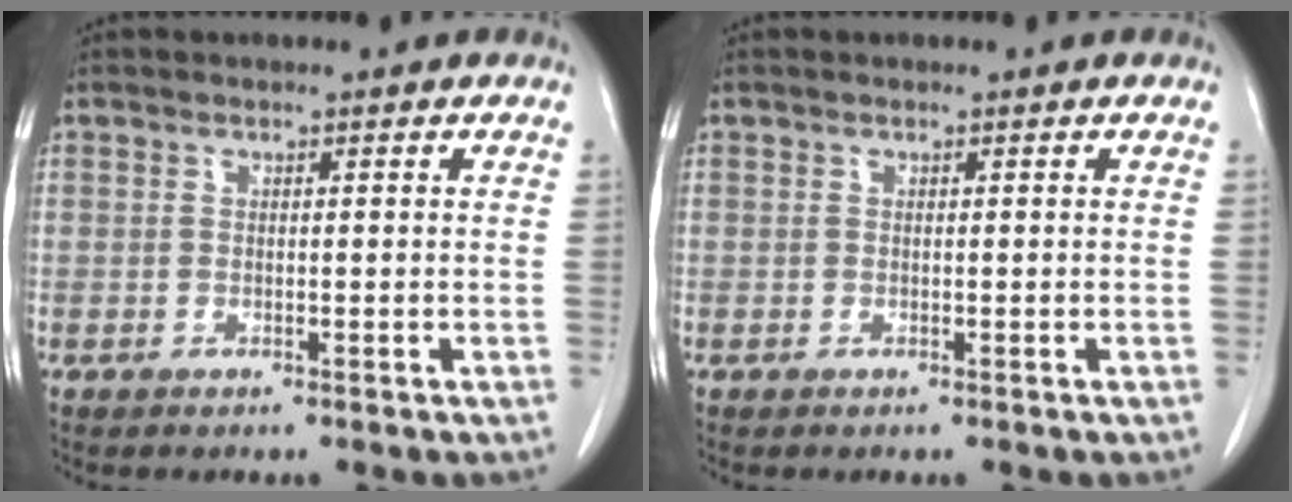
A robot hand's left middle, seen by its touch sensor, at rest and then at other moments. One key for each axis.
{"total": 0.0}